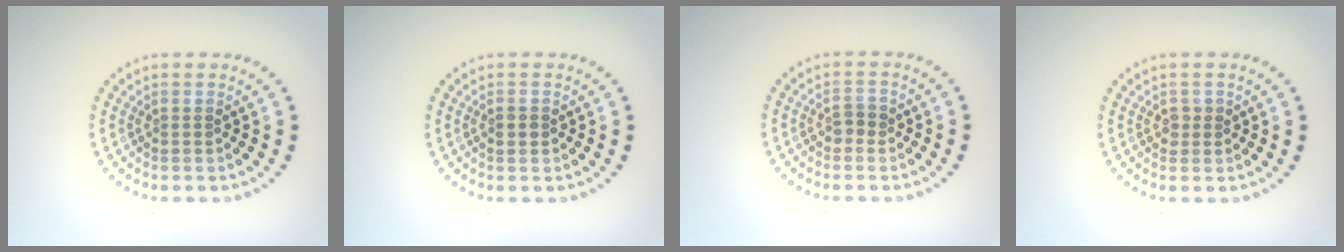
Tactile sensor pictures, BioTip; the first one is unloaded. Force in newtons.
{"total": 1.3, "press": 1.2, "slide": 0.3}
{"total": 1.1, "press": 1.1, "slide": 0.2}
{"total": 0.9, "press": 0.9, "slide": 0.2}